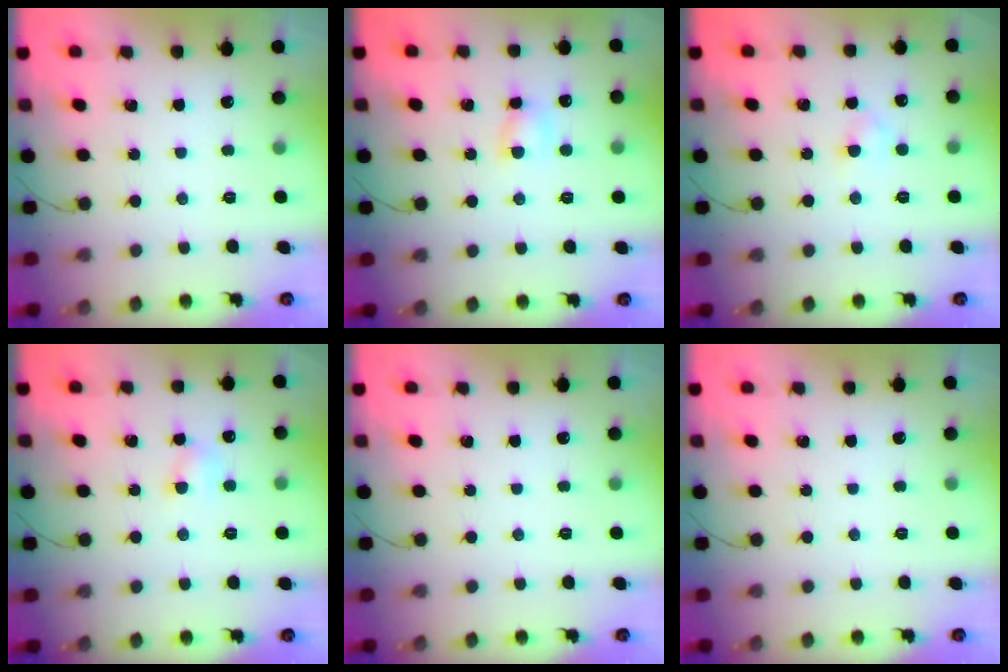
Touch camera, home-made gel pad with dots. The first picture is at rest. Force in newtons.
{"total": 4.3, "press": 4.3, "slide": 0.7}
{"total": 2.4, "press": 2.1, "slide": 1.2}
{"total": 4.7, "press": 4.5, "slide": 1.2}
{"total": 0.0}
{"total": 0.0}